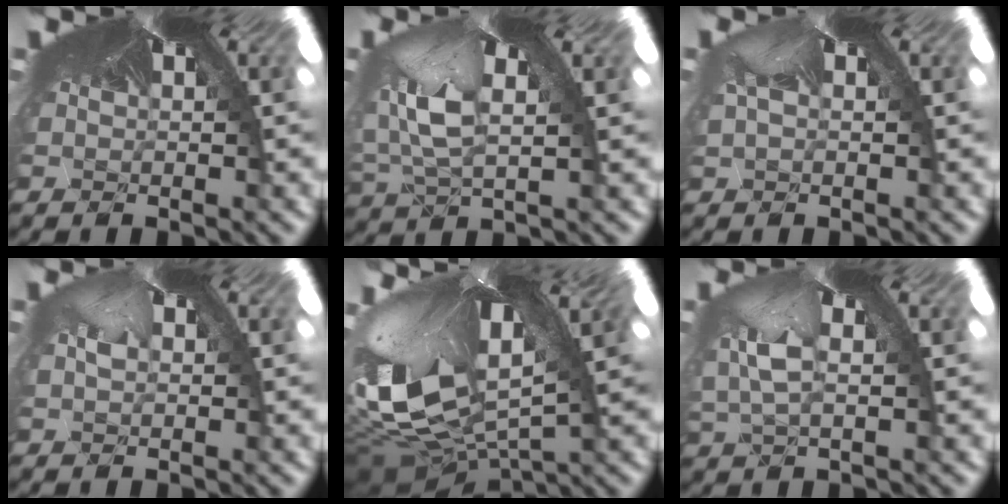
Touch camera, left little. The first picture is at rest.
{"total": 4.2, "force": [-3.5, 2.0, -1.4], "torque": [-0.049, -0.066, -0.017]}
{"total": 0.8, "force": [0.3, 0.7, 0.1], "torque": [-0.025, 0.005, 0.024]}
{"total": 1.2, "force": [0.3, 1.1, 0.4], "torque": [-0.030, 0.008, 0.018]}
{"total": 4.3, "force": [-3.5, 2.2, 1.2], "torque": [-0.086, -0.093, -0.022]}
{"total": 3.2, "force": [-3.2, 0.6, -0.4], "torque": [-0.028, -0.054, -0.015]}